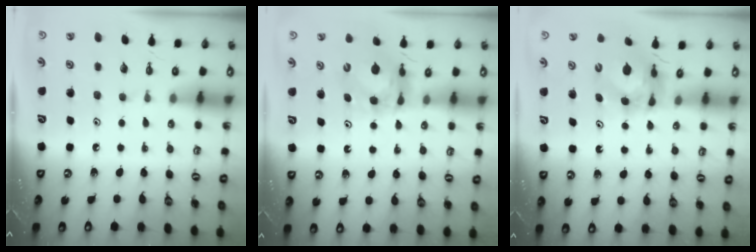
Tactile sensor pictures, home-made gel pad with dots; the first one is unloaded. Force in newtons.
{"total": 5.6, "press": 5.6, "slide": 0.4}
{"total": 5.5, "press": 5.5, "slide": 0.6}